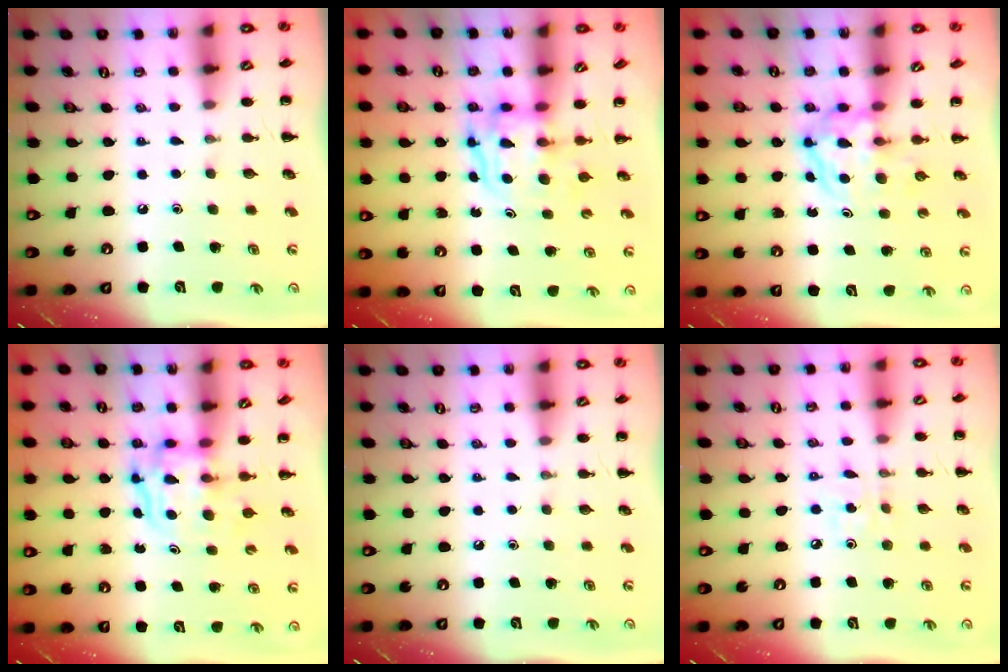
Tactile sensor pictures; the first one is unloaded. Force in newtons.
{"total": 3.8, "press": 3.8, "slide": 0.4}
{"total": 4.0, "press": 3.9, "slide": 0.5}
{"total": 3.5, "press": 3.4, "slide": 0.3}
{"total": 0.0}
{"total": 2.8, "press": 2.7, "slide": 0.9}